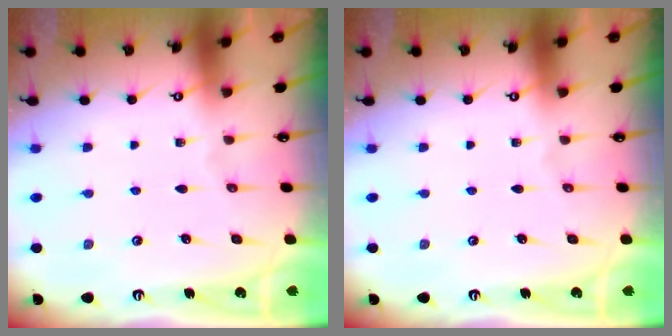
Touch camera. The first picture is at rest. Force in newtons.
{"total": 0.0}